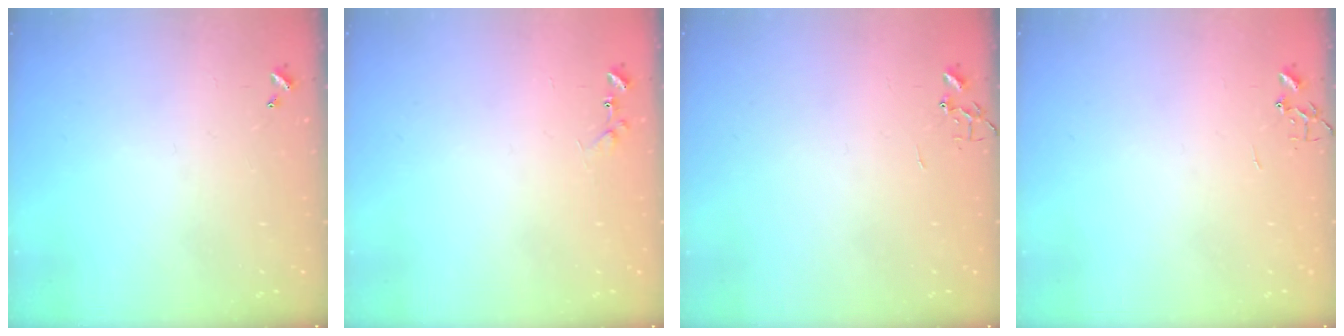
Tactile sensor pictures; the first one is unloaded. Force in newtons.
{"total": 7.1, "press": 7.0, "slide": 0.5}
{"total": 0.0}
{"total": 0.0}